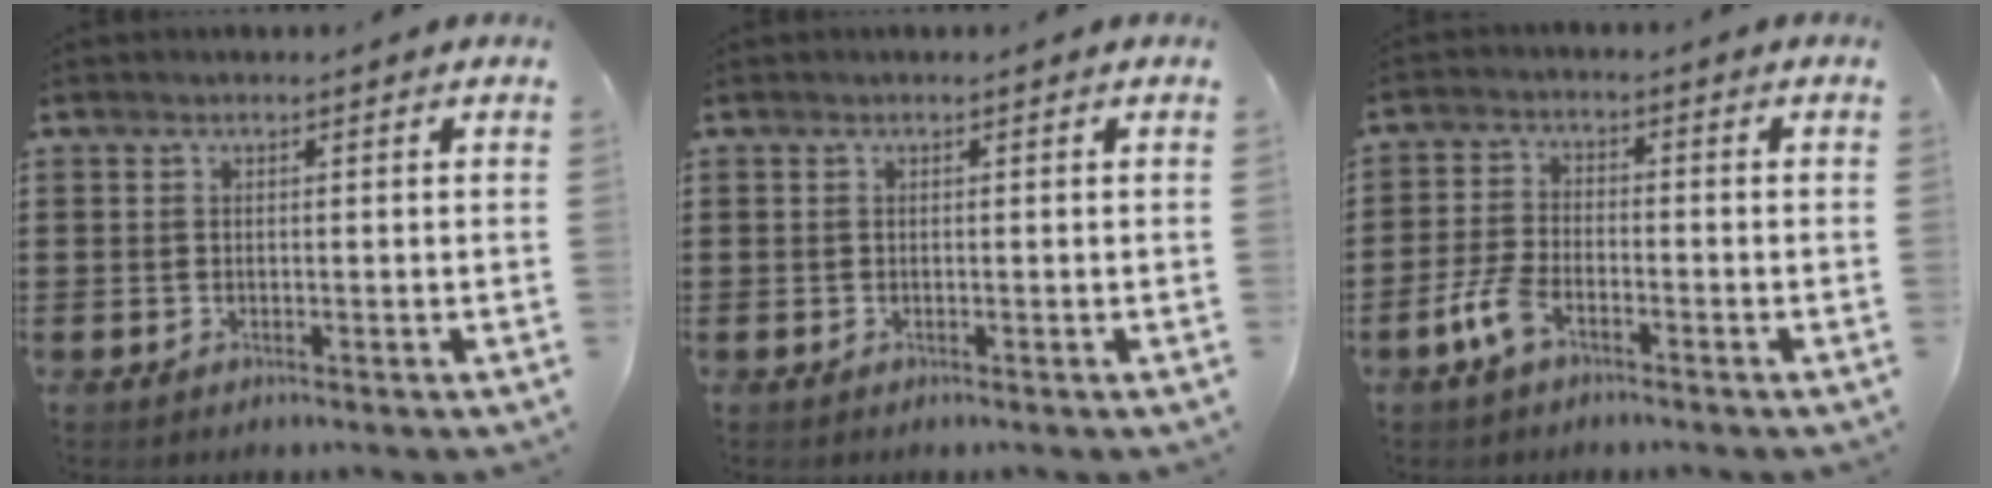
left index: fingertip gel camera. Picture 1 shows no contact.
{"total": 0.0}
{"total": 5.1, "force": [-2.9, 2.1, 3.7], "torque": [-0.096, 0.000, -0.061]}